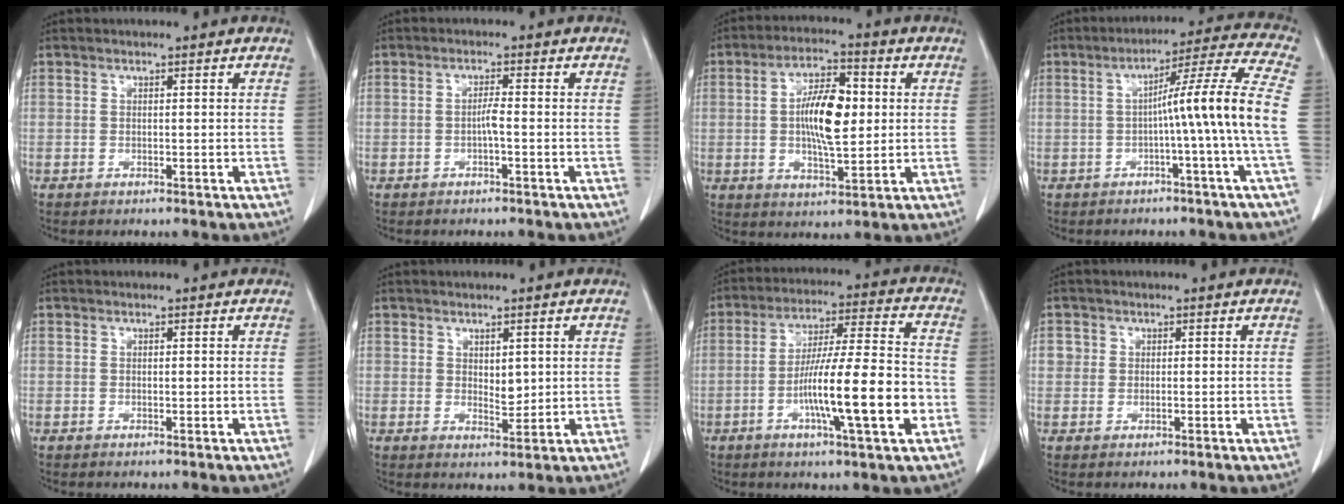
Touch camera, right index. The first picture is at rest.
{"total": 1.7, "force": [-0.5, 0.0, 1.6], "torque": [-0.028, 0.003, -0.010]}
{"total": 10.3, "force": [0.7, 3.3, 9.7], "torque": [-0.178, 0.007, 0.008]}
{"total": 12.0, "force": [-1.4, -2.6, 11.6], "torque": [-0.163, 0.015, -0.025]}
{"total": 0.0}
{"total": 2.6, "force": [0.6, 1.3, 2.1], "torque": [-0.030, -0.008, 0.014]}
{"total": 15.5, "force": [-4.4, 0.8, 14.9], "torque": [-0.255, -0.001, -0.074]}
{"total": 1.7, "force": [0.4, 1.6, 0.3], "torque": [0.006, 0.003, 0.002]}